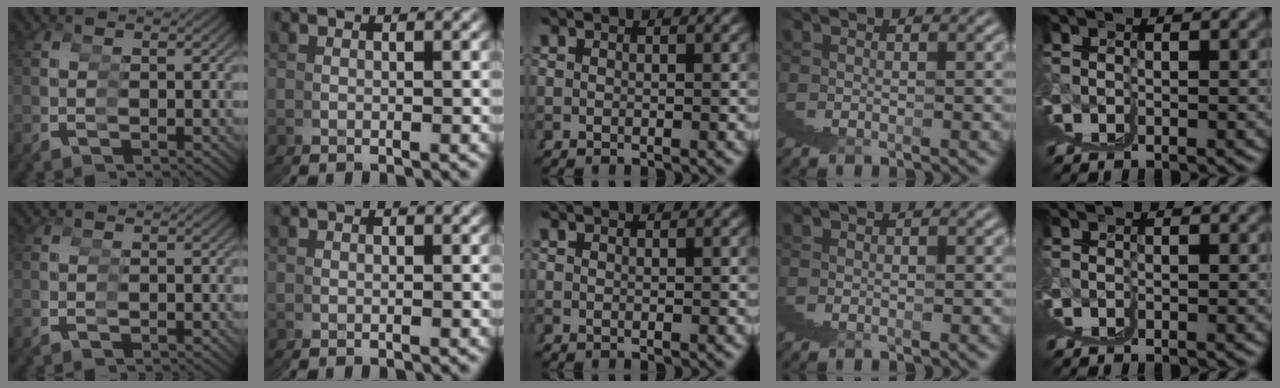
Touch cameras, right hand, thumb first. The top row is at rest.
{}